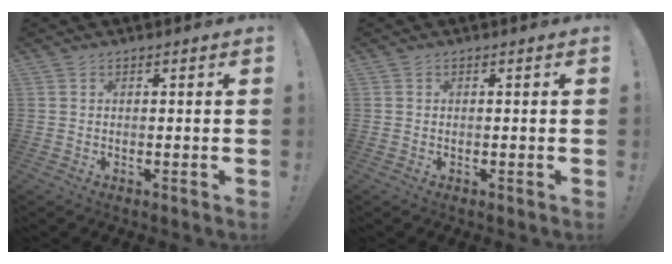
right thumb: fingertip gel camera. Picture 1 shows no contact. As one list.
[{"total": 0.0}]